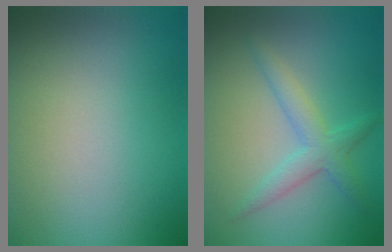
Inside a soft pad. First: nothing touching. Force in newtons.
{"total": 2.8, "press": 2.8, "slide": 0.1}